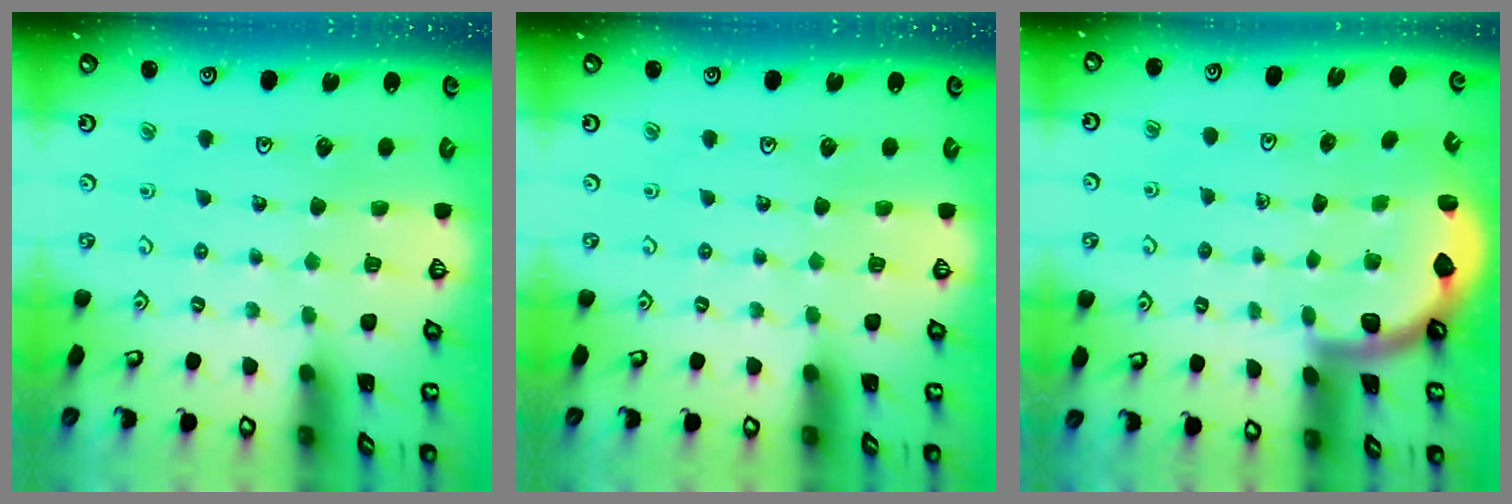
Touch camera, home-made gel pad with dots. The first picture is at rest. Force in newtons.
{"total": 0.0}
{"total": 1.7, "press": 1.7, "slide": 0.1}